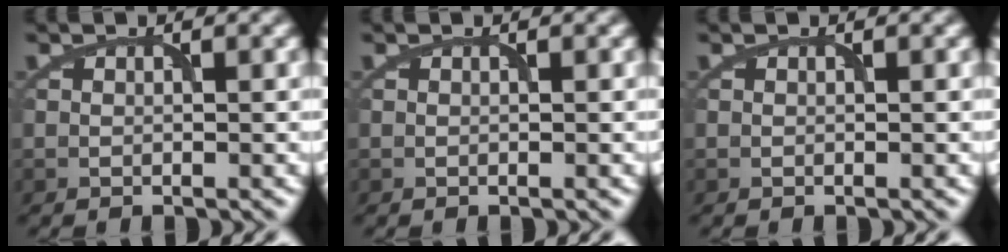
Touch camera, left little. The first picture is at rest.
{"total": 0.0}
{"total": 0.0}